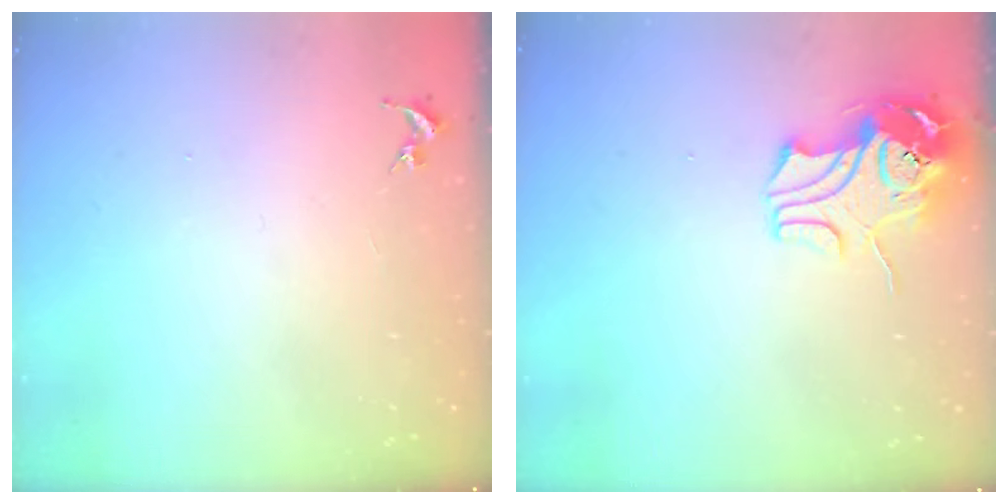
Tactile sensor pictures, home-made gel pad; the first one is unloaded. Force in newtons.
{"total": 11.2, "press": 11.0, "slide": 1.6}